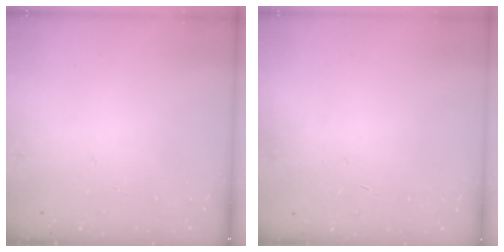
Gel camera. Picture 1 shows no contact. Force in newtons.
{"total": 0.6, "press": 0.5, "slide": 0.2}